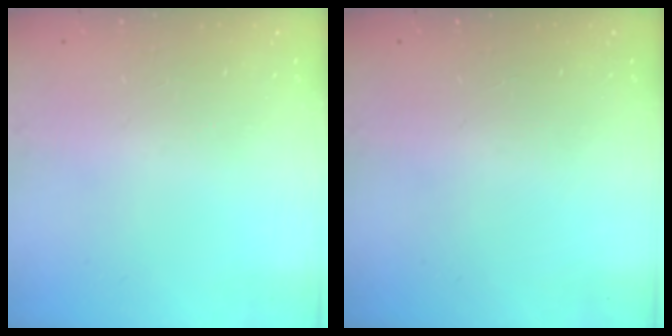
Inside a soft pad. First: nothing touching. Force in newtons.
{"total": 0.0}